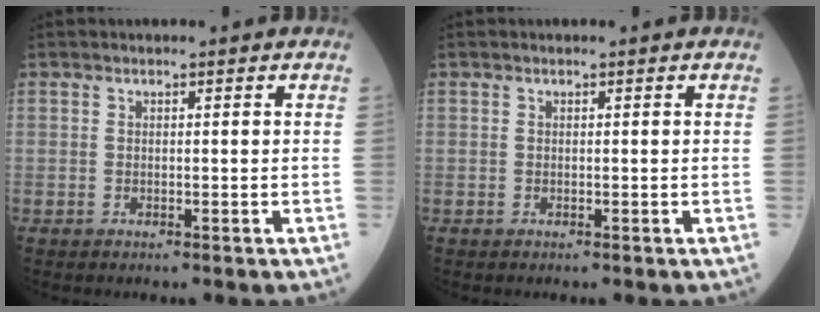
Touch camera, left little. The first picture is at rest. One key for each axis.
{"total": 0.0}